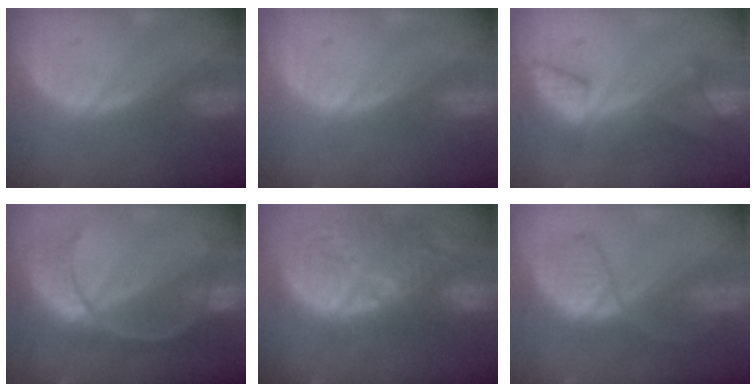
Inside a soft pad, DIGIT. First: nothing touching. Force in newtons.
{"total": 0.0}
{"total": 7.3, "press": 7.0, "slide": 2.2}
{"total": 9.4, "press": 8.5, "slide": 4.0}
{"total": 15.1, "press": 13.2, "slide": 7.4}
{"total": 7.2, "press": 7.2, "slide": 0.3}